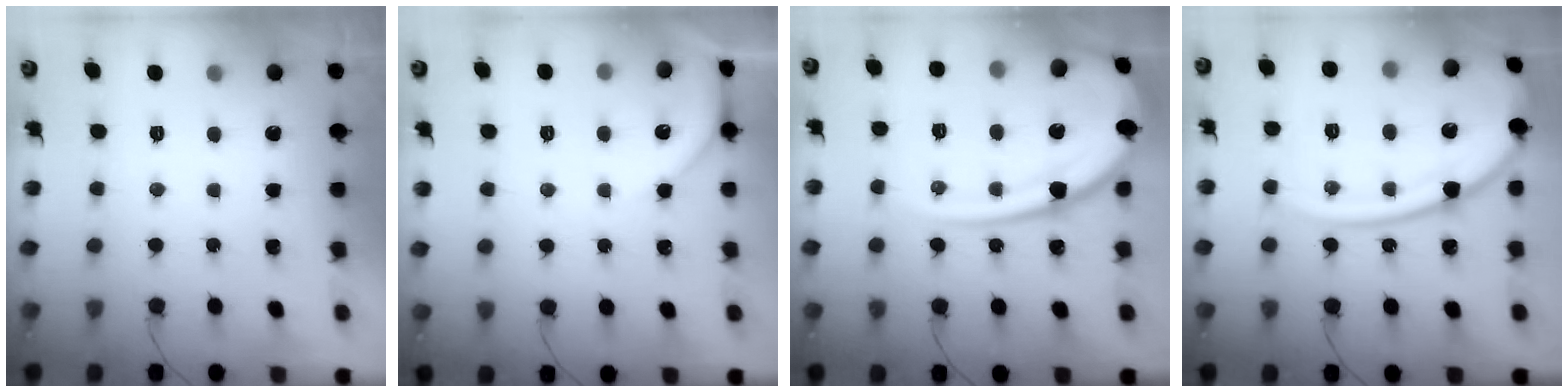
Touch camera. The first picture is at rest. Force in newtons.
{"total": 5.5, "press": 5.5, "slide": 0.8}
{"total": 19.4, "press": 19.3, "slide": 2.0}
{"total": 18.3, "press": 18.2, "slide": 2.0}